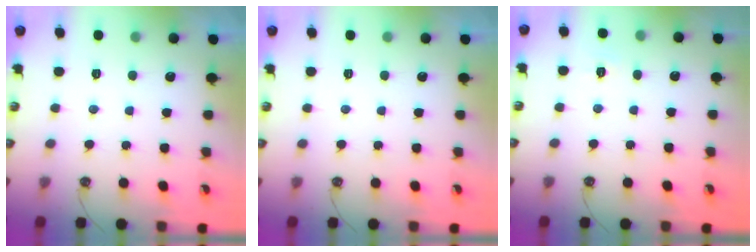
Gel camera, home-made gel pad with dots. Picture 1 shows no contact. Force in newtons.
{"total": 0.0}
{"total": 3.7, "press": 3.7, "slide": 0.5}